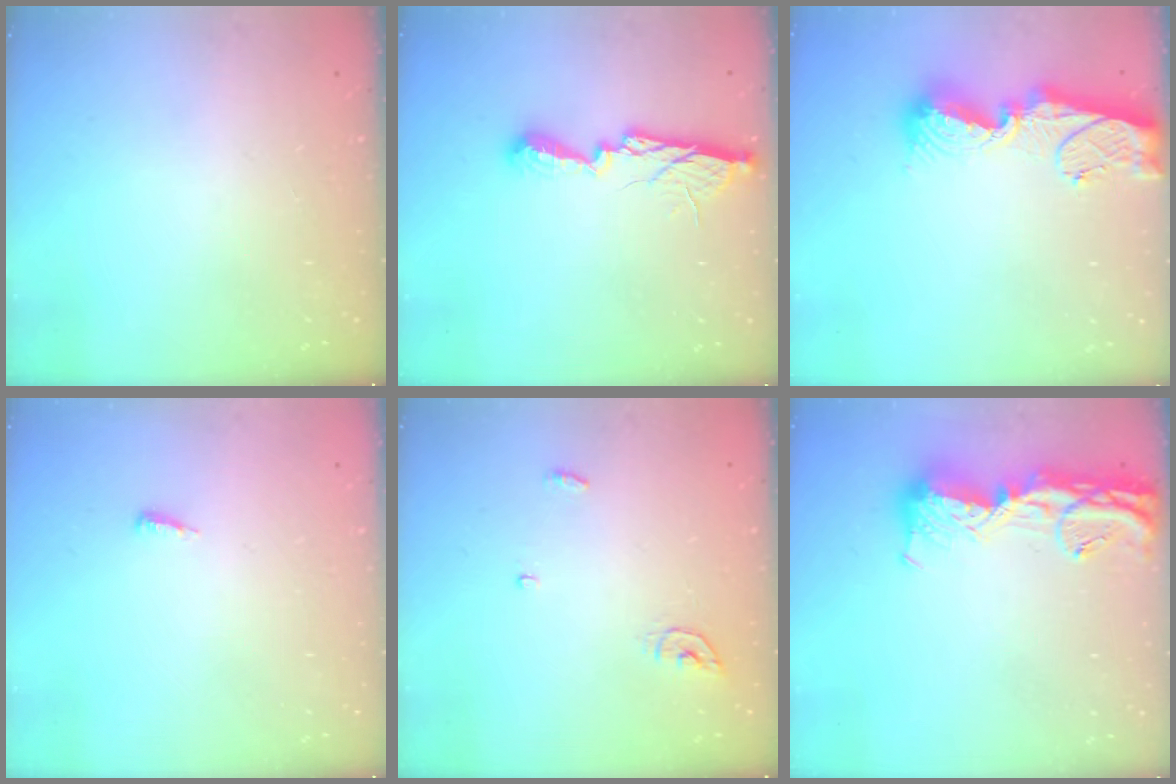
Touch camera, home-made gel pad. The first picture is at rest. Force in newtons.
{"total": 11.0, "press": 11.0, "slide": 0.4}
{"total": 11.9, "press": 11.9, "slide": 1.4}
{"total": 2.9, "press": 2.9, "slide": 0.4}
{"total": 4.1, "press": 4.1, "slide": 0.3}
{"total": 15.2, "press": 15.2, "slide": 1.3}